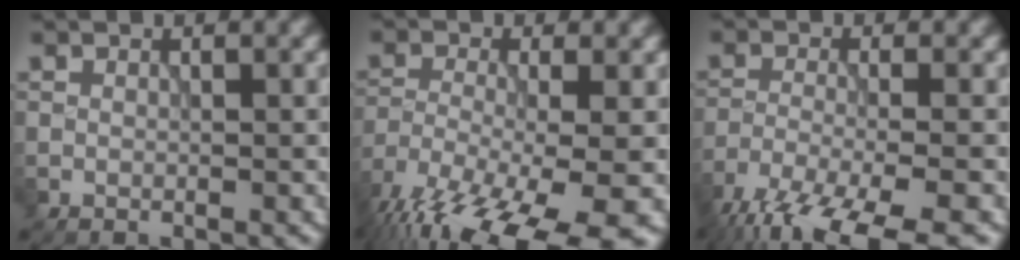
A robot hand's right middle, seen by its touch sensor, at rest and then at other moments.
{"total": 15.1, "force": [-10.4, 4.5, 10.0], "torque": [-0.188, -0.038, -0.155]}
{"total": 9.8, "force": [-7.3, 2.2, 6.2], "torque": [-0.113, -0.027, -0.130]}